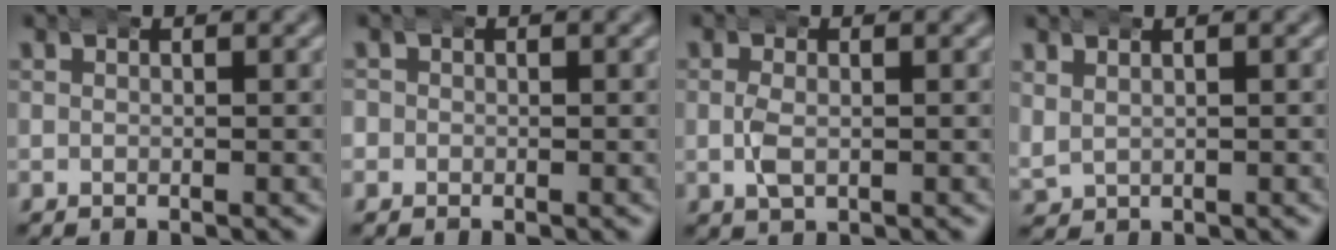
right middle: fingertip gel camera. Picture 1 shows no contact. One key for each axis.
{"total": 1.5, "fx": -0.1, "fy": 1.5, "fz": 0.1, "tx": -0.011, "ty": 0.001, "tz": -0.009}
{"total": 1.8, "fx": -0.5, "fy": 1.2, "fz": 1.4, "tx": -0.029, "ty": 0.000, "tz": -0.007}
{"total": 2.1, "fx": 0.7, "fy": 1.7, "fz": 0.8, "tx": -0.018, "ty": -0.002, "tz": 0.018}